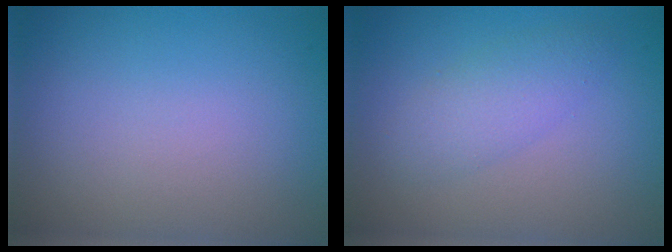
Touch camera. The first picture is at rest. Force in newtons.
{"total": 2.6, "press": 2.6, "slide": 0.1}